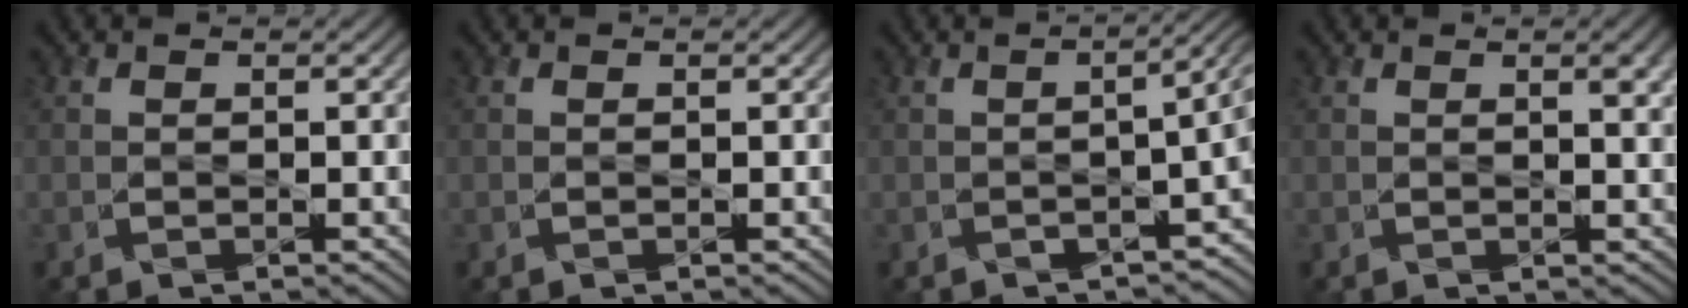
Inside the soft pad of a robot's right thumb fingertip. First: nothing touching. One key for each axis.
{"total": 0.0}
{"total": 4.8, "fx": -1.5, "fy": 1.5, "fz": 4.3, "tx": -0.051, "ty": -0.007, "tz": -0.021}
{"total": 2.7, "fx": 1.2, "fy": 0.6, "fz": 2.4, "tx": -0.036, "ty": 0.001, "tz": 0.020}